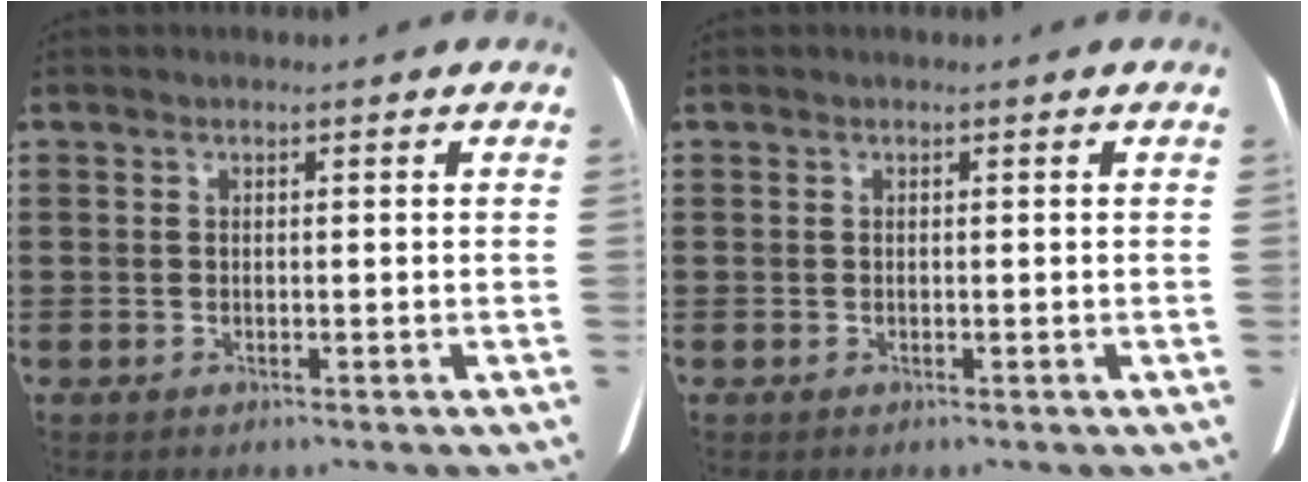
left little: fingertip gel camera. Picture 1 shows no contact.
{"total": 0.0}